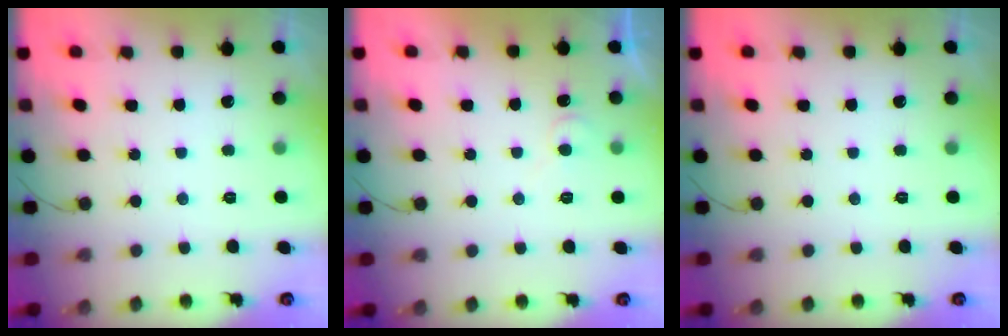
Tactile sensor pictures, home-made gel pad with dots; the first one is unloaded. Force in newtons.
{"total": 5.7, "press": 5.6, "slide": 0.6}
{"total": 0.0}